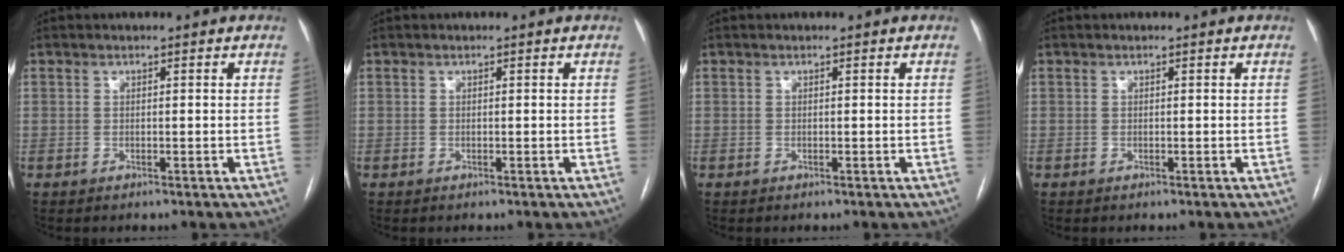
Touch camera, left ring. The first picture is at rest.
{"total": 0.0}
{"total": 0.0}
{"total": 0.0}